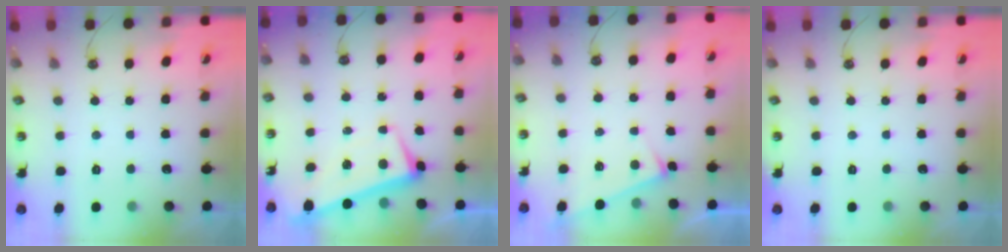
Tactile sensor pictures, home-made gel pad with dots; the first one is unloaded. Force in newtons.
{"total": 2.0, "press": 1.8, "slide": 0.9}
{"total": 5.8, "press": 5.8, "slide": 0.2}
{"total": 0.0}